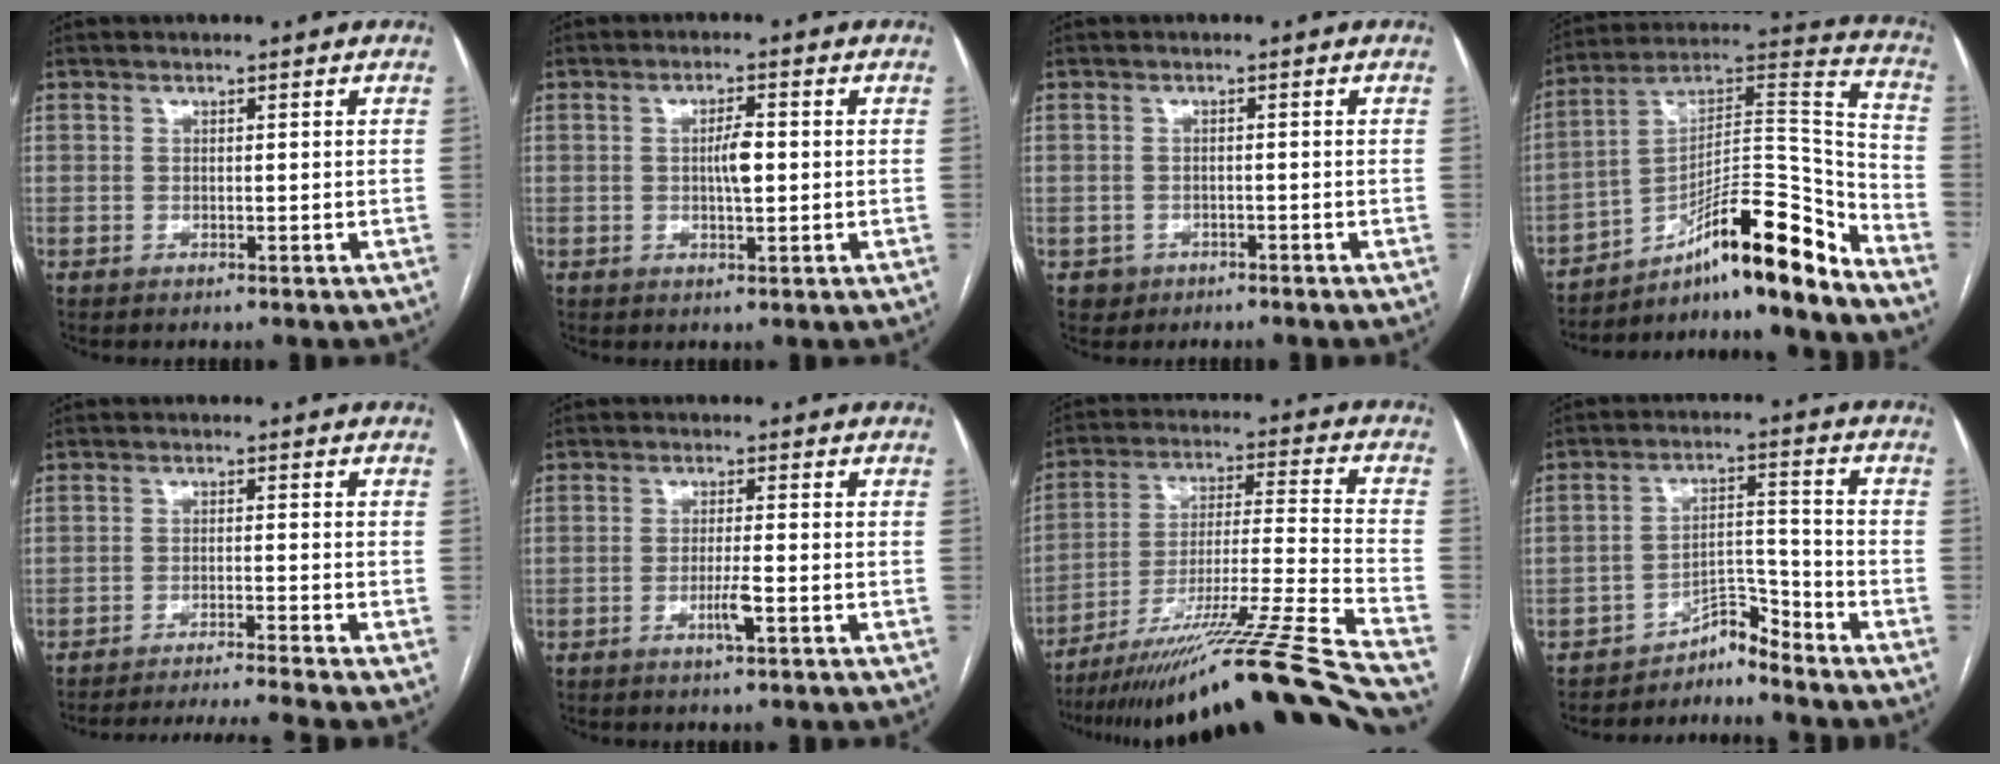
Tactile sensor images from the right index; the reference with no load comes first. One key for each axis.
{"total": 3.3, "fx": 0.0, "fy": 0.6, "fz": 3.3, "tx": -0.056, "ty": 0.001, "tz": 0.000}
{"total": 1.8, "fx": -1.2, "fy": 1.4, "fz": 0.0, "tx": -0.001, "ty": 0.007, "tz": -0.015}
{"total": 19.4, "fx": -14.2, "fy": 1.5, "fz": 13.2, "tx": -0.196, "ty": 0.040, "tz": -0.229}
{"total": 10.3, "fx": -9.3, "fy": -3.0, "fz": 3.2, "tx": -0.027, "ty": -0.012, "tz": -0.147}
{"total": 3.2, "fx": -1.3, "fy": 0.0, "fz": 2.9, "tx": -0.056, "ty": -0.004, "tz": -0.023}
{"total": 27.6, "fx": -23.2, "fy": -3.3, "fz": 14.4, "tx": -0.165, "ty": -0.035, "tz": -0.365}
{"total": 4.6, "fx": -4.6, "fy": 0.1, "fz": -0.2, "tx": 0.014, "ty": 0.027, "tz": -0.076}